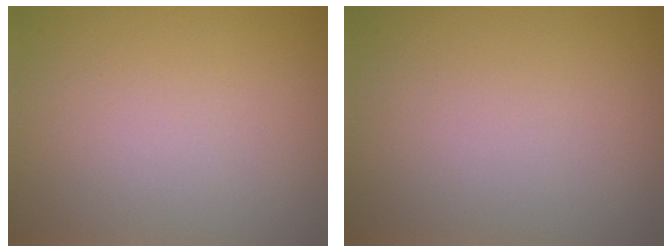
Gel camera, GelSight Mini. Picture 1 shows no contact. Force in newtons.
{"total": 0.0}